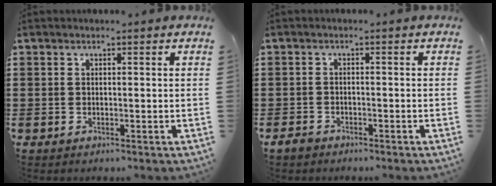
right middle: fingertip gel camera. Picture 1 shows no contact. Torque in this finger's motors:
{"motor_torque": [0.16, 0.19, 0.16, 0.03]}